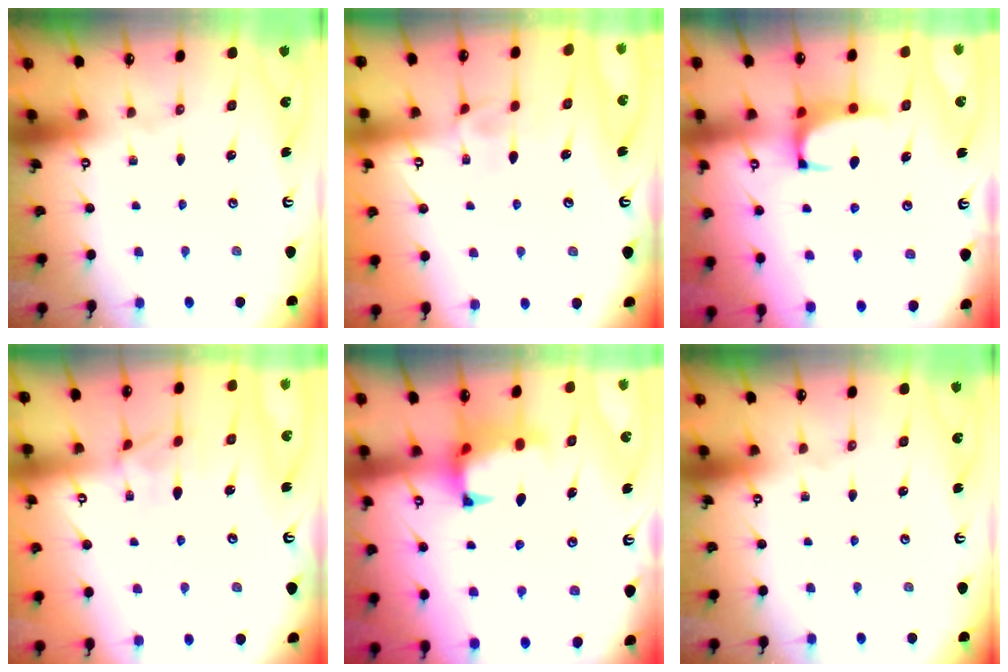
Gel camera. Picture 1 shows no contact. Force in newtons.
{"total": 0.9, "press": 0.2, "slide": 0.8}
{"total": 1.3, "press": 1.1, "slide": 0.8}
{"total": 1.3, "press": 0.9, "slide": 0.9}
{"total": 2.0, "press": 1.4, "slide": 1.4}
{"total": 0.0}